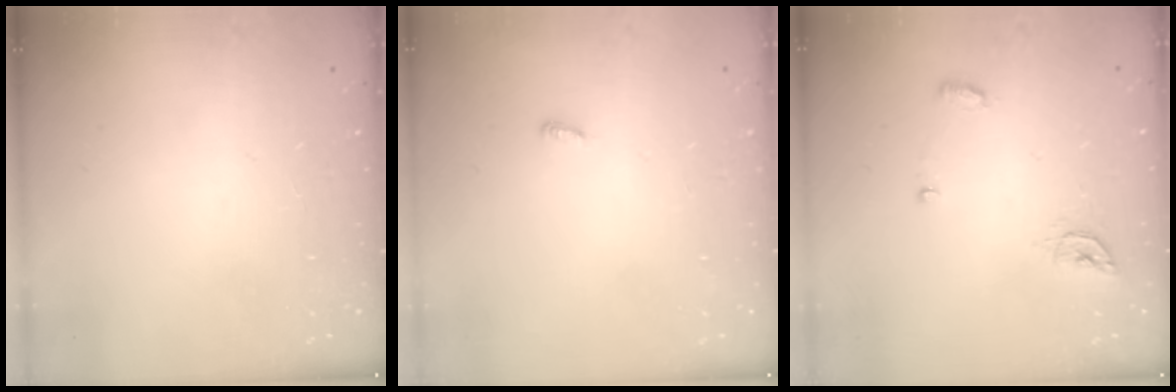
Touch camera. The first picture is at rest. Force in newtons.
{"total": 2.6, "press": 2.6, "slide": 0.2}
{"total": 5.5, "press": 5.5, "slide": 0.5}